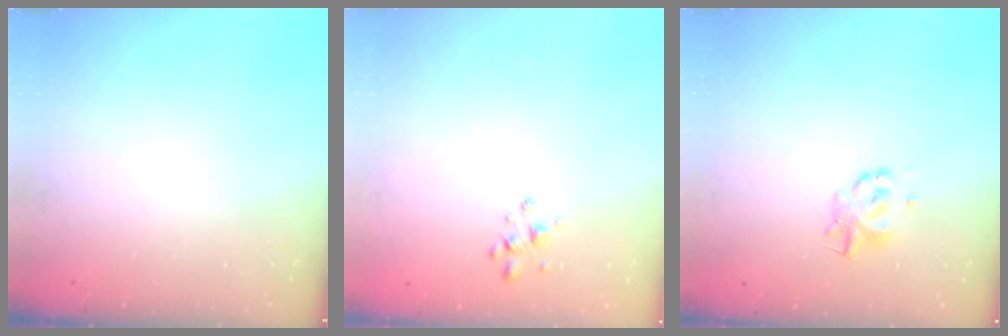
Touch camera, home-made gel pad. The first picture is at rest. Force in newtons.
{"total": 2.0, "press": 2.0, "slide": 0.4}
{"total": 2.2, "press": 2.1, "slide": 0.4}